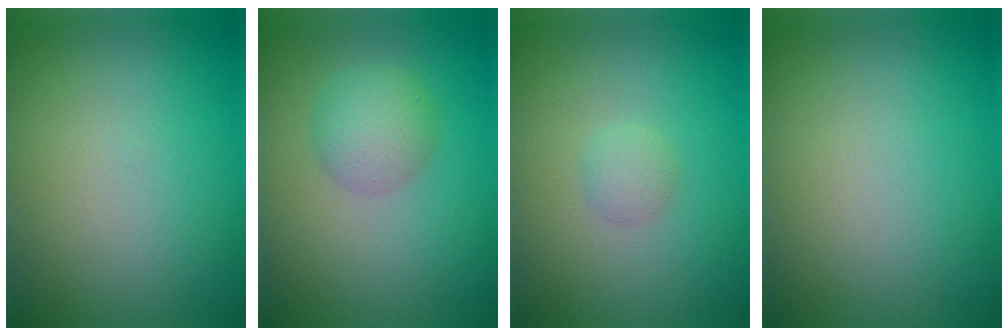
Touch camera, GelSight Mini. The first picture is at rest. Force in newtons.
{"total": 3.0, "press": 3.0, "slide": 0.1}
{"total": 1.0, "press": 1.0, "slide": 0.0}
{"total": 0.0}